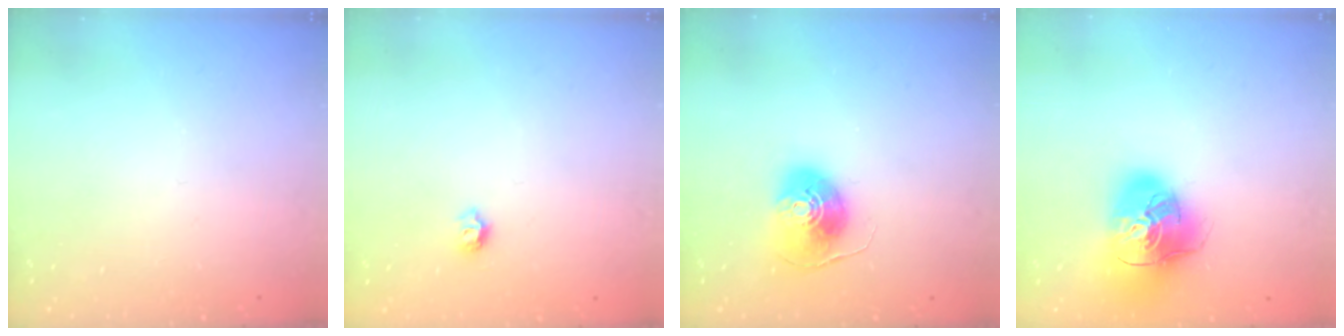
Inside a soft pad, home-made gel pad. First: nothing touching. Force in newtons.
{"total": 5.5, "press": 5.5, "slide": 0.5}
{"total": 8.8, "press": 8.8, "slide": 0.6}
{"total": 19.6, "press": 19.4, "slide": 2.7}